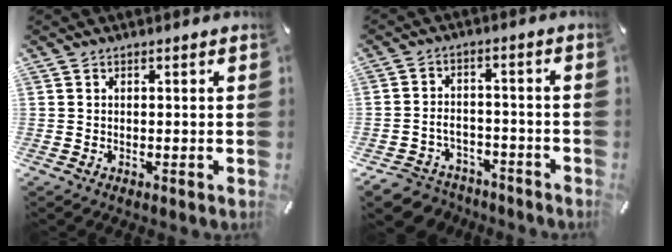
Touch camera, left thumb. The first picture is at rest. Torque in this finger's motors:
{"motor_torque": [-0.09, 0.12, 0.30, 0.32, 0.00]}